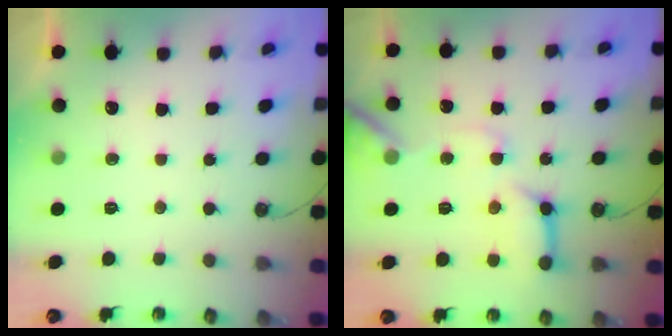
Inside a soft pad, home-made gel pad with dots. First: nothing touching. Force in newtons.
{"total": 14.6, "press": 14.5, "slide": 1.6}